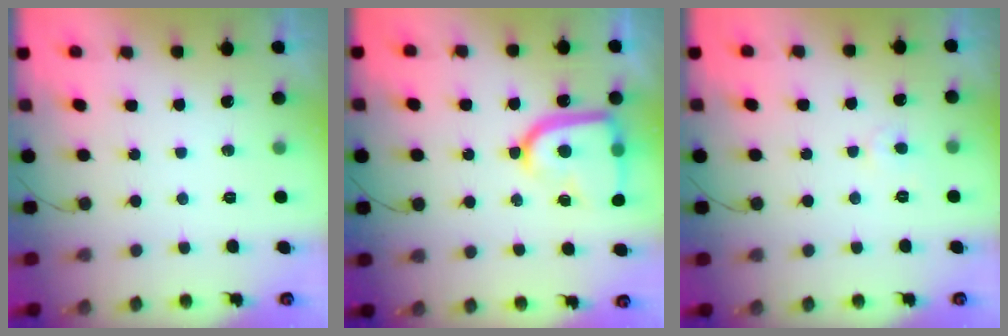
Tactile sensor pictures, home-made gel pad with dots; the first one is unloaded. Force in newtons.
{"total": 16.4, "press": 16.3, "slide": 1.6}
{"total": 3.5, "press": 3.5, "slide": 0.4}